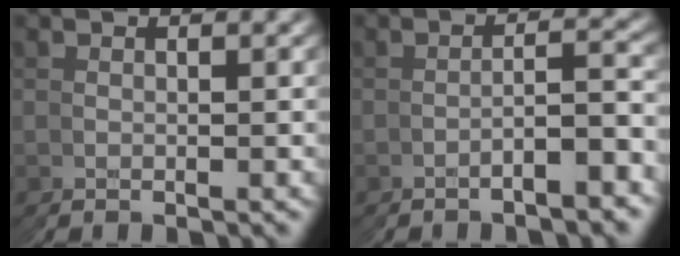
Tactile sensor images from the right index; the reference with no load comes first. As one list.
[{"total": 2.8, "force": [-2.2, -0.8, 1.7], "torque": [-0.017, 0.012, -0.042]}]